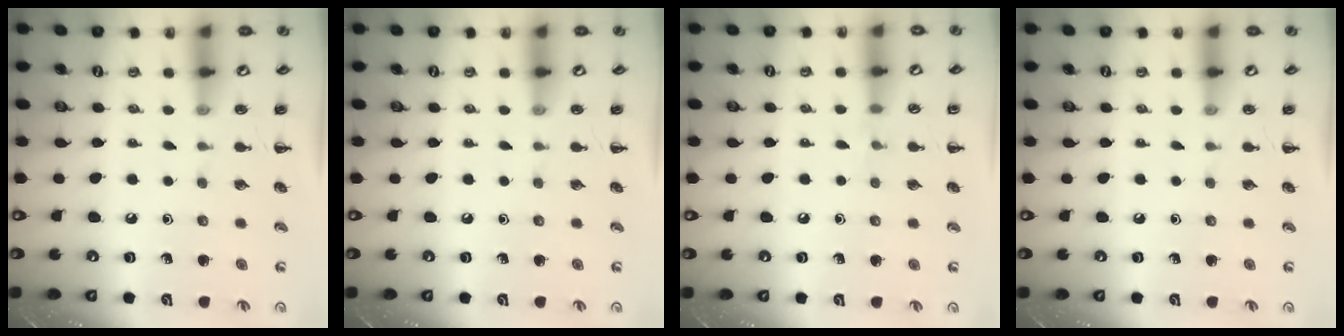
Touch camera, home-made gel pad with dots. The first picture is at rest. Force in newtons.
{"total": 0.0}
{"total": 4.4, "press": 4.2, "slide": 1.3}
{"total": 0.0}